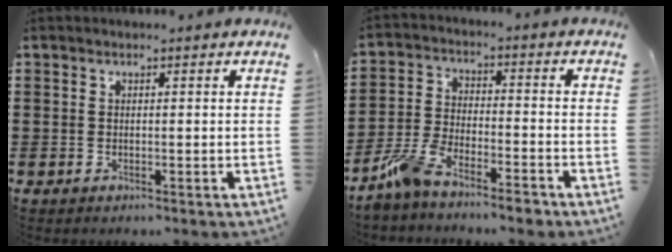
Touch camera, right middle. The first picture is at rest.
{"total": 6.9, "force": [-5.8, 1.1, 3.6], "torque": [-0.085, -0.001, -0.114]}